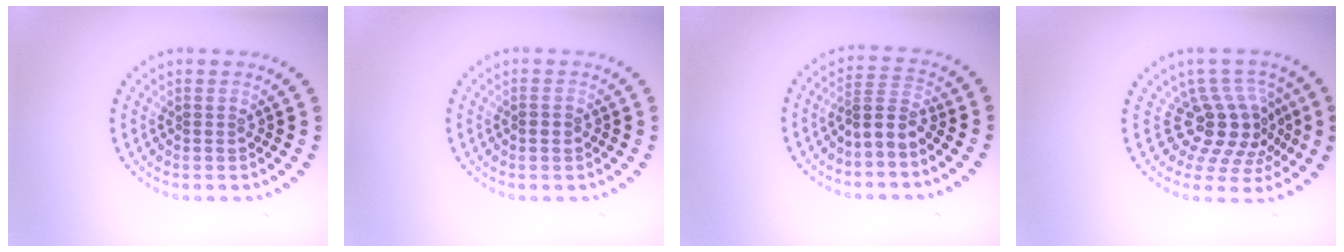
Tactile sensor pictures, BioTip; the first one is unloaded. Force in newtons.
{"total": 1.2, "press": 1.2, "slide": 0.1}
{"total": 2.4, "press": 1.7, "slide": 1.7}
{"total": 4.7, "press": 3.4, "slide": 3.2}